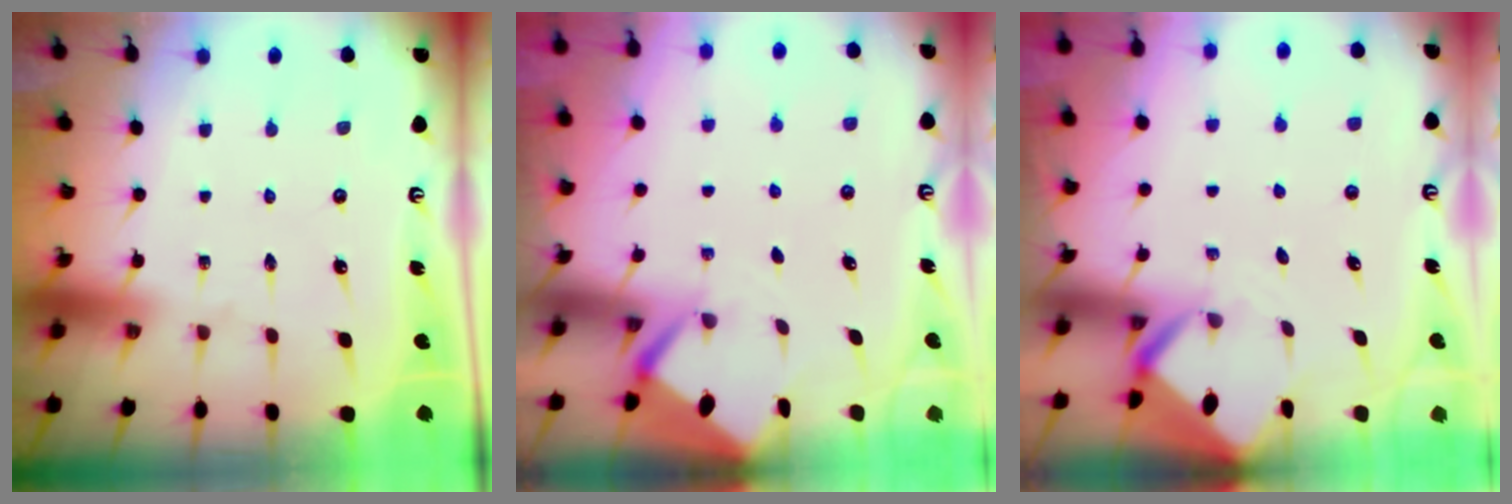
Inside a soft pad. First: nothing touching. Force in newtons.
{"total": 2.6, "press": 2.6, "slide": 0.3}
{"total": 2.9, "press": 2.9, "slide": 0.1}